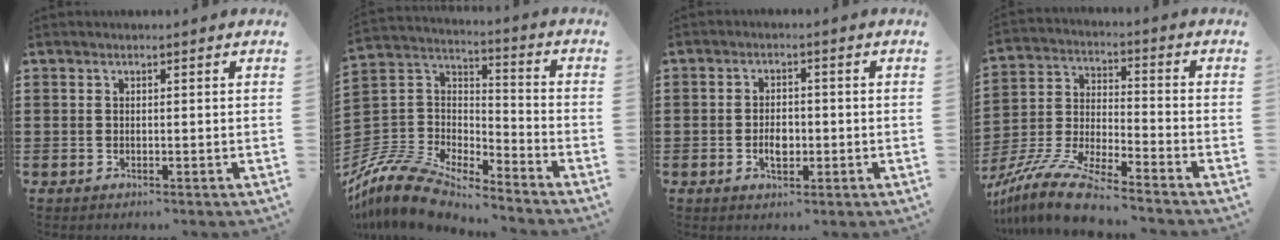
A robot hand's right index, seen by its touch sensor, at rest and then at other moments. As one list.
[{"total": 10.4, "force": [-9.5, 2.7, 3.2], "torque": [-0.091, 0.009, -0.196]}, {"total": 3.4, "force": [-0.8, 1.8, 2.7], "torque": [-0.043, 0.000, -0.016]}, {"total": 10.1, "force": [-9.1, 0.3, 4.5], "torque": [-0.103, 0.007, -0.183]}]